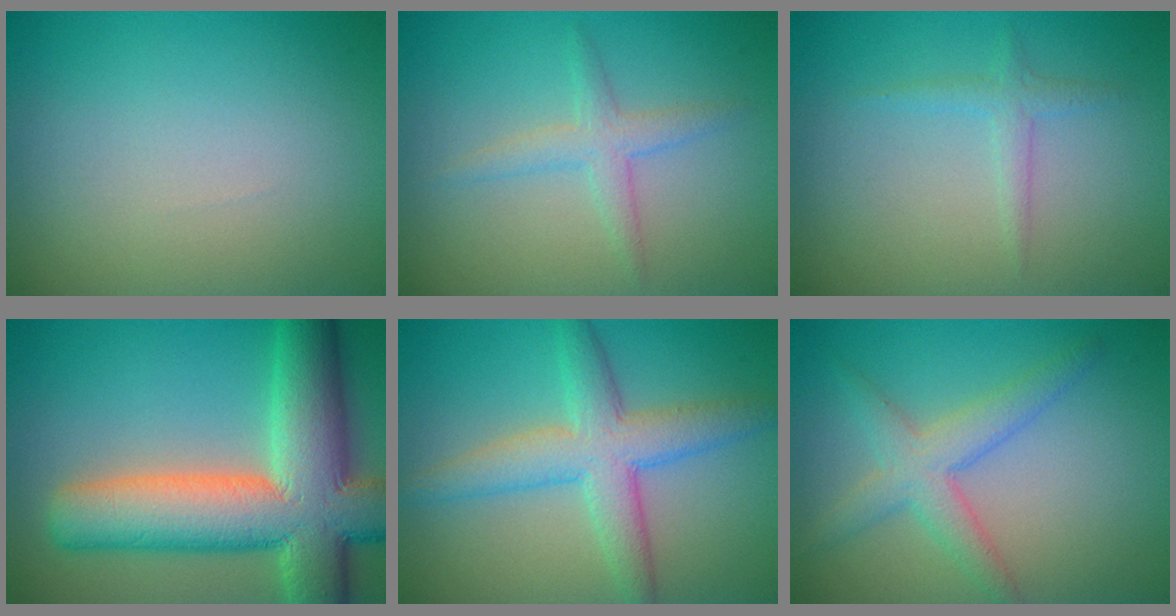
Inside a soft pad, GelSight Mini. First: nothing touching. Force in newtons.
{"total": 2.2, "press": 2.2, "slide": 0.1}
{"total": 1.3, "press": 1.3, "slide": 0.0}
{"total": 13.2, "press": 13.2, "slide": 1.2}
{"total": 5.3, "press": 5.3, "slide": 0.0}
{"total": 3.4, "press": 3.4, "slide": 0.1}